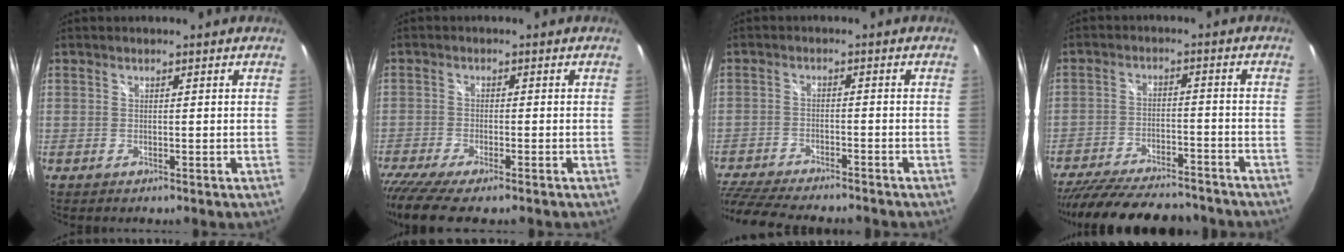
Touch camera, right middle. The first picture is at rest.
{"total": 9.0, "force": [-7.2, 1.3, 5.2], "torque": [-0.129, -0.044, -0.129]}
{"total": 15.4, "force": [-13.3, 3.3, 7.0], "torque": [-0.162, -0.032, -0.216]}
{"total": 23.0, "force": [-19.7, 6.3, 10.0], "torque": [-0.203, -0.020, -0.280]}